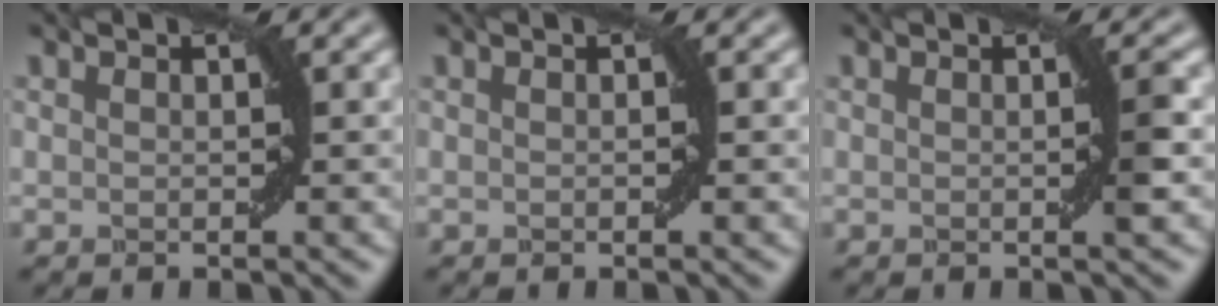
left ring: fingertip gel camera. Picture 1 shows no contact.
{"total": 0.0}
{"total": 1.3, "force": [0.0, 0.0, 1.3], "torque": [-0.021, 0.001, -0.002]}